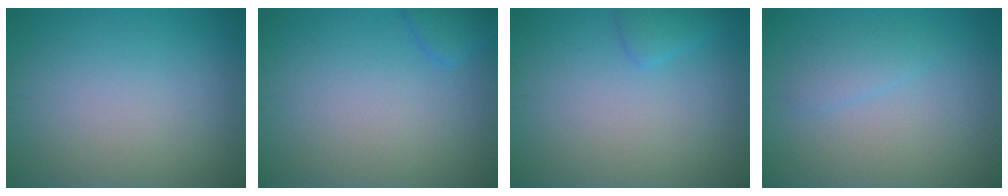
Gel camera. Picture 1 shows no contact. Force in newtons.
{"total": 1.6, "press": 1.6, "slide": 0.1}
{"total": 1.4, "press": 1.4, "slide": 0.1}
{"total": 1.6, "press": 1.6, "slide": 0.0}